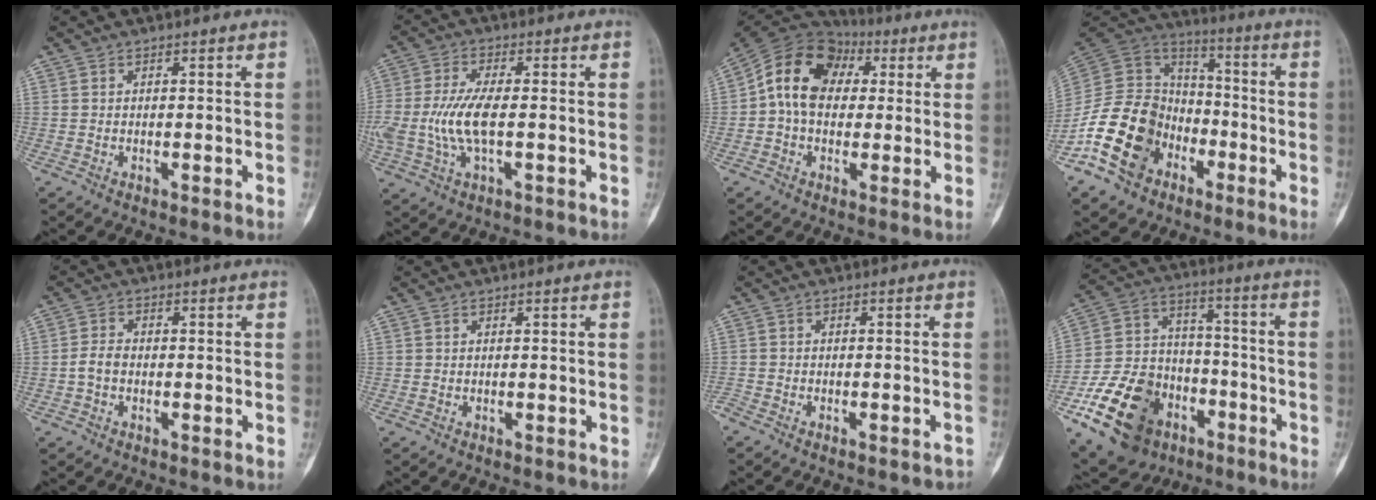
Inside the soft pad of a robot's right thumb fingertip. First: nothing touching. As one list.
[{"total": 9.3, "force": [-0.9, 3.7, 8.4], "torque": [-0.201, 0.004, -0.017]}, {"total": 14.5, "force": [2.2, 10.8, 9.4], "torque": [-0.147, 0.034, 0.028]}, {"total": 17.6, "force": [-8.4, 13.2, 8.0], "torque": [-0.125, 0.076, -0.157]}, {"total": 2.8, "force": [-0.7, 1.8, 1.9], "torque": [-0.038, 0.010, -0.019]}, {"total": 0.0}, {"total": 4.4, "force": [-3.8, 1.8, 1.3], "torque": [-0.017, 0.020, -0.050]}, {"total": 21.9, "force": [-10.7, 15.7, 10.9], "torque": [-0.191, 0.081, -0.176]}]